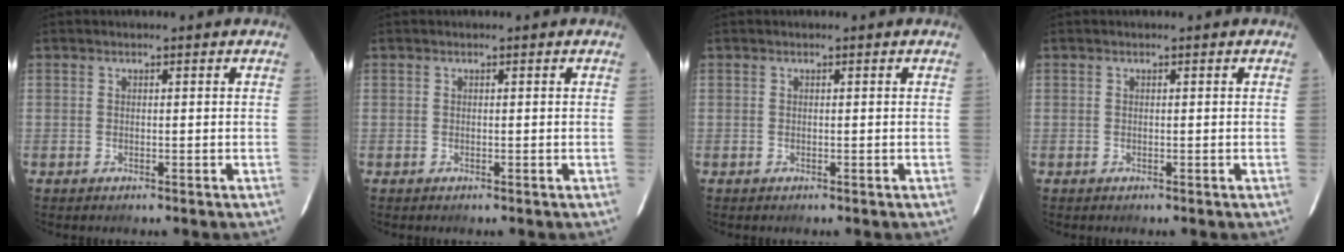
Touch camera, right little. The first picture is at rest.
{"total": 0.0}
{"total": 0.0}
{"total": 0.0}